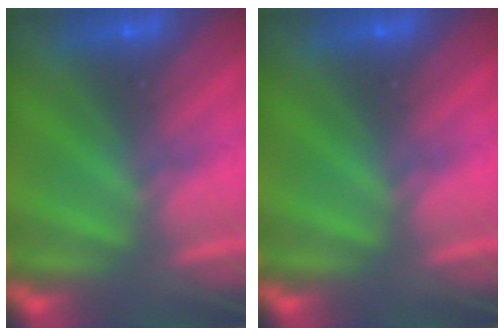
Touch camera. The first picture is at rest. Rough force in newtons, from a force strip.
{"total": 0.0}